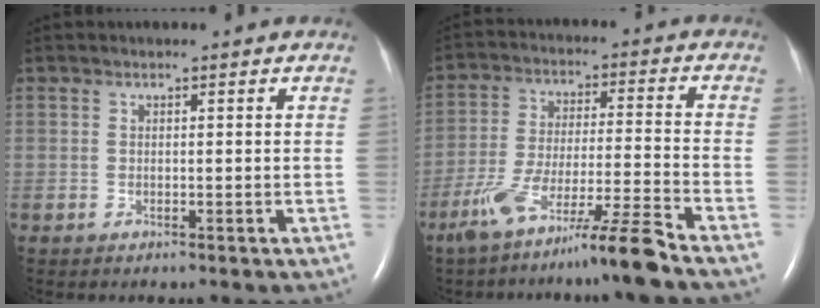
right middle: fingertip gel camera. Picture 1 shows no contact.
{"total": 11.8, "force": [-8.8, -1.7, 7.7], "torque": [-0.141, -0.022, -0.156]}